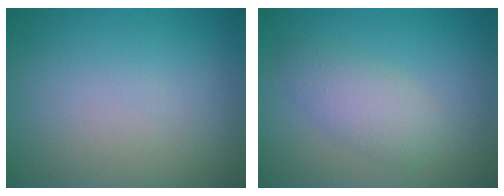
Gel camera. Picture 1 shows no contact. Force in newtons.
{"total": 3.1, "press": 3.1, "slide": 0.2}